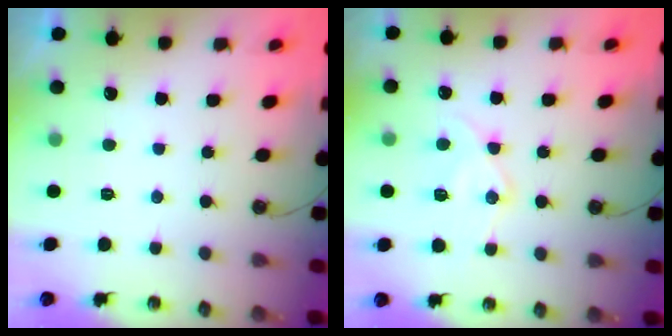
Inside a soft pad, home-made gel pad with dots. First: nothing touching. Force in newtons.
{"total": 13.4, "press": 13.3, "slide": 1.2}